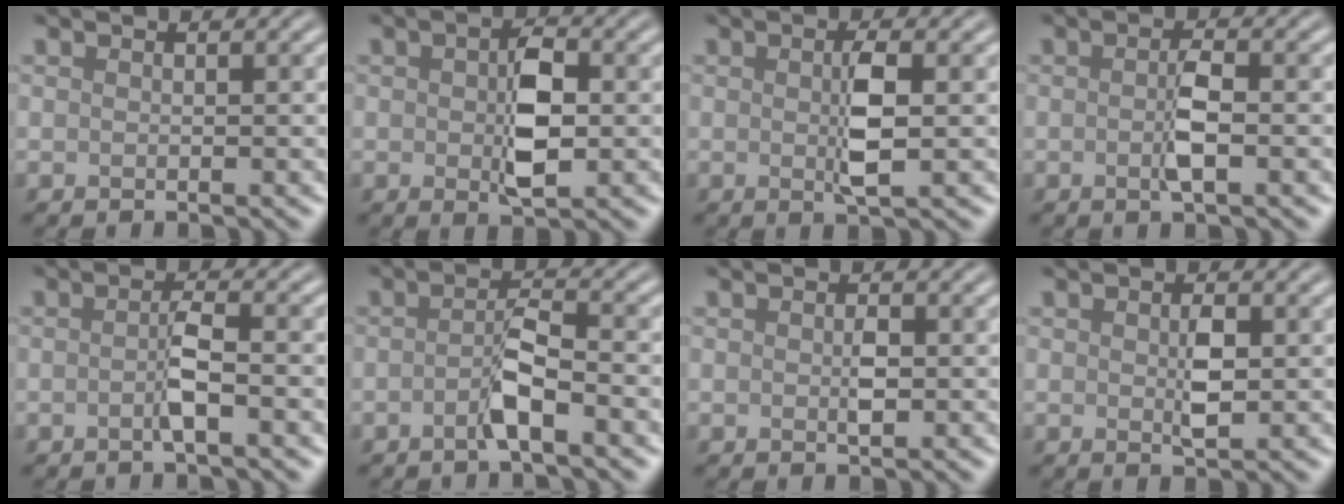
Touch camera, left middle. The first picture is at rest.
{"total": 4.3, "force": [0.0, 2.2, 3.8], "torque": [-0.070, -0.002, 0.001]}
{"total": 2.8, "force": [0.1, 0.6, 2.7], "torque": [-0.055, -0.003, 0.002]}
{"total": 2.3, "force": [-0.3, 0.5, 2.3], "torque": [-0.043, -0.002, -0.009]}
{"total": 2.4, "force": [-0.4, 0.3, 2.3], "torque": [-0.046, 0.001, -0.013]}
{"total": 2.8, "force": [-1.2, 0.3, 2.5], "torque": [-0.050, 0.008, -0.031]}
{"total": 1.1, "force": [0.1, 0.6, 0.9], "torque": [-0.019, -0.003, 0.001]}
{"total": 1.9, "force": [0.2, 0.8, 1.7], "torque": [-0.037, -0.003, 0.004]}